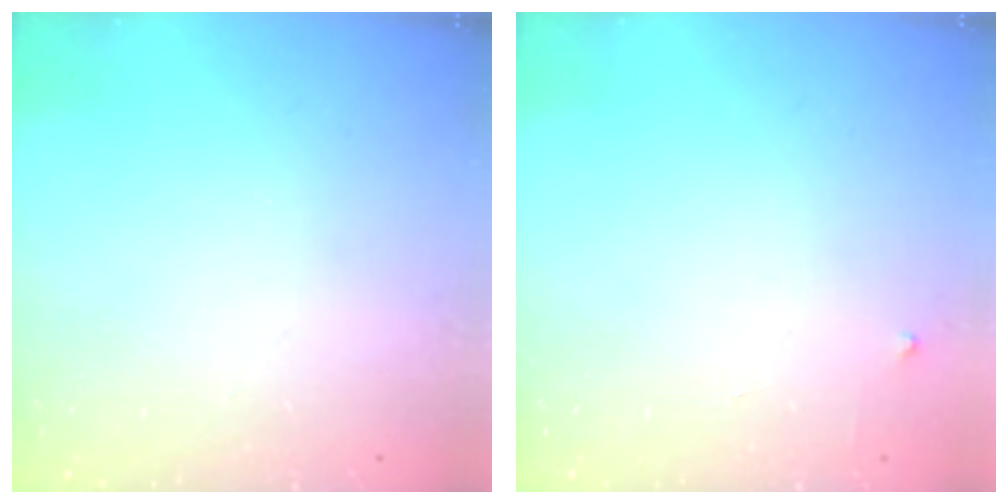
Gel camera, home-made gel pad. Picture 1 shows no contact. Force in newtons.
{"total": 2.3, "press": 2.3, "slide": 0.3}